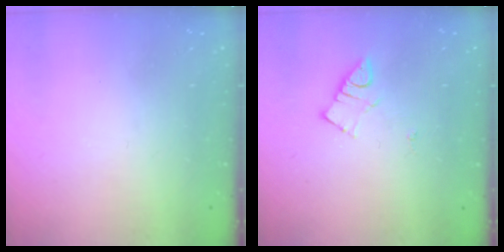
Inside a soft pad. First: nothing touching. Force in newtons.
{"total": 3.8, "press": 3.7, "slide": 0.4}